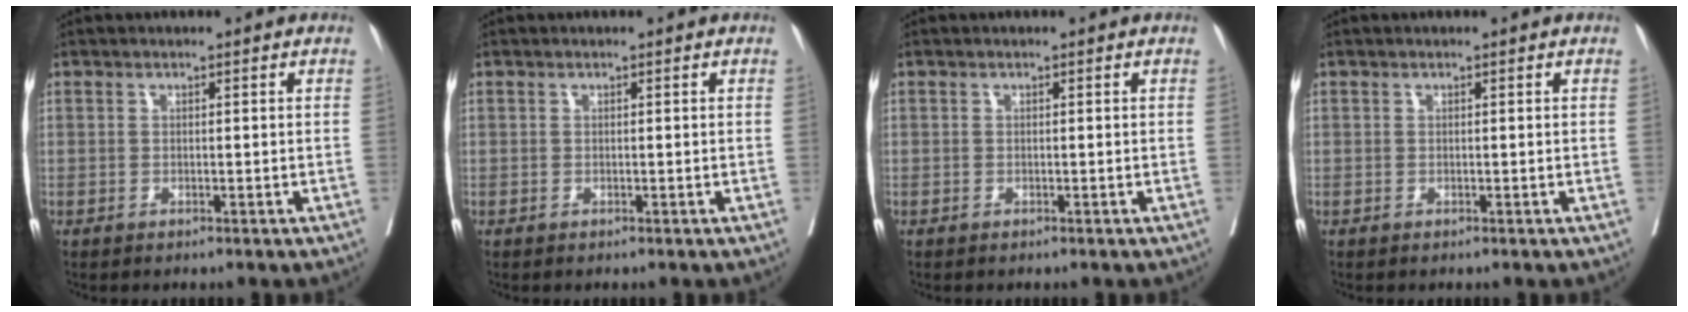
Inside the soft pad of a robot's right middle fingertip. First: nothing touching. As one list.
[{"total": 0.0}, {"total": 0.0}, {"total": 0.0}]